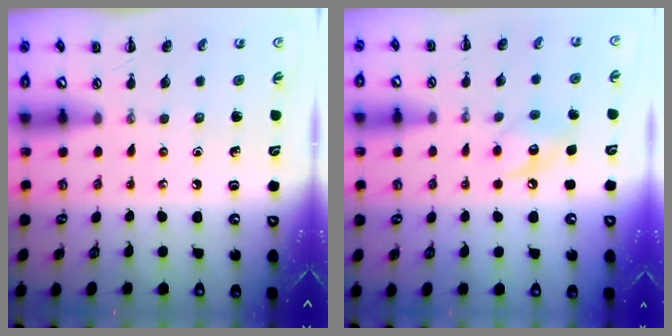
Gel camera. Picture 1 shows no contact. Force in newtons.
{"total": 8.7, "press": 8.7, "slide": 0.7}